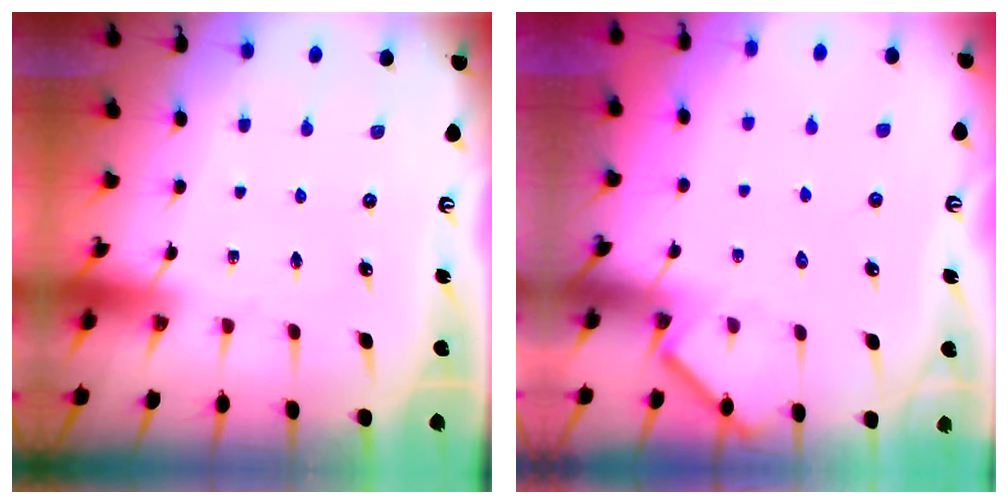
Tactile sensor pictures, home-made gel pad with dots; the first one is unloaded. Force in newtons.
{"total": 2.8, "press": 2.8, "slide": 0.4}